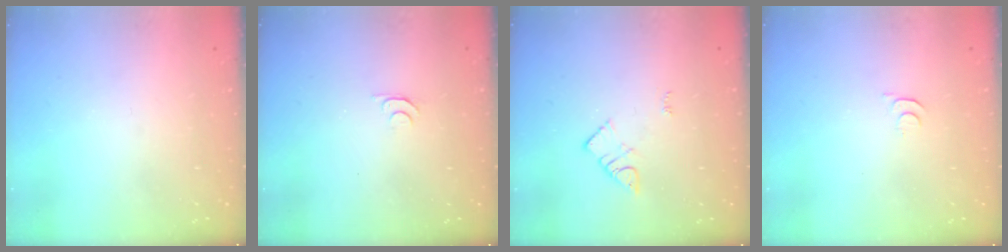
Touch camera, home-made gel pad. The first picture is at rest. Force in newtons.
{"total": 4.6, "press": 4.5, "slide": 0.7}
{"total": 4.3, "press": 4.2, "slide": 0.6}
{"total": 3.5, "press": 3.5, "slide": 0.5}